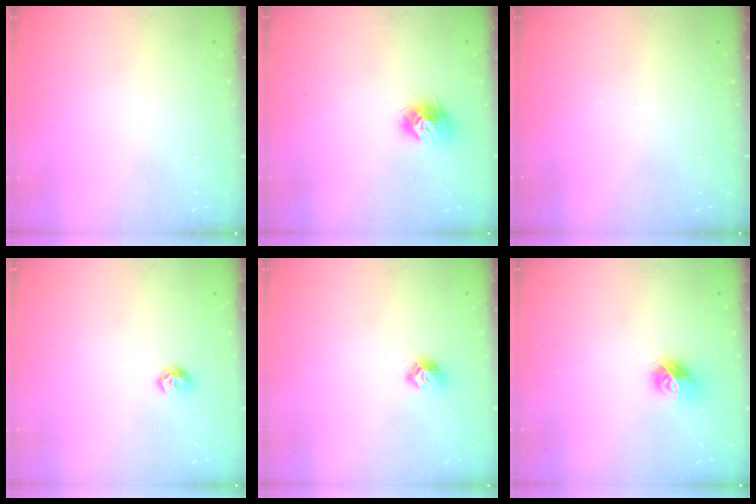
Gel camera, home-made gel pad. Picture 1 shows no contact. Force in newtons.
{"total": 9.4, "press": 9.4, "slide": 0.6}
{"total": 0.0}
{"total": 6.8, "press": 6.7, "slide": 1.0}
{"total": 7.1, "press": 7.1, "slide": 0.8}
{"total": 9.4, "press": 9.4, "slide": 0.5}